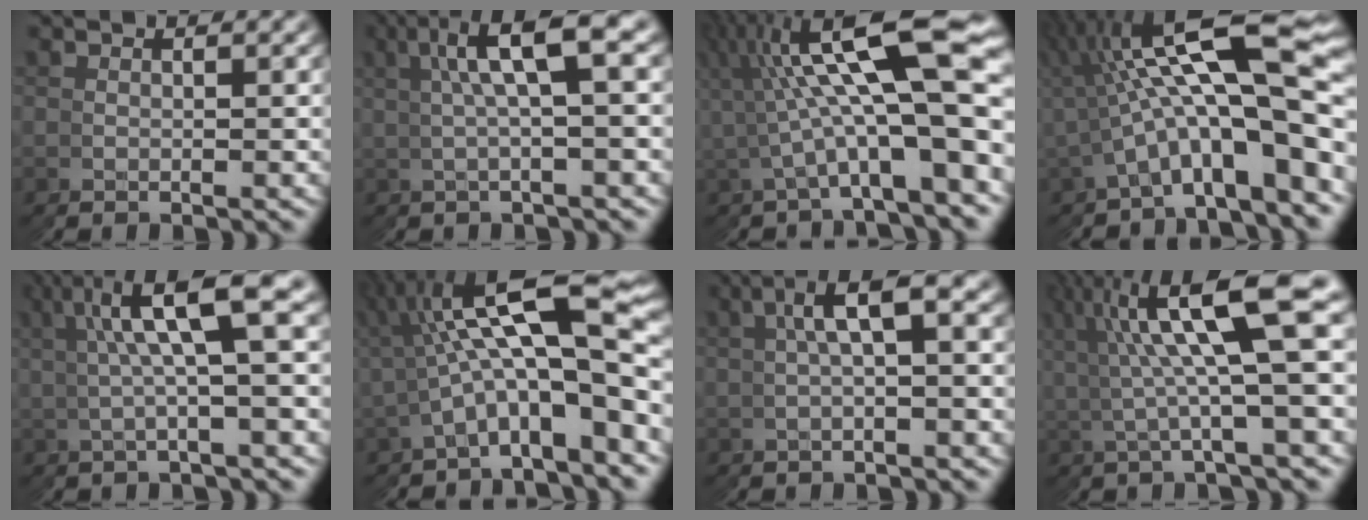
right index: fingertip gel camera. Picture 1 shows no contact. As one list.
[{"total": 5.8, "force": [2.4, 0.9, 5.2], "torque": [-0.068, 0.028, 0.031]}, {"total": 10.1, "force": [2.3, 3.4, 9.2], "torque": [-0.144, 0.020, 0.031]}, {"total": 10.4, "force": [1.0, 4.7, 9.2], "torque": [-0.156, 0.000, 0.022]}, {"total": 6.7, "force": [3.1, 1.5, 5.8], "torque": [-0.079, 0.033, 0.038]}, {"total": 9.3, "force": [0.9, 4.4, 8.2], "torque": [-0.139, 0.000, 0.017]}, {"total": 3.4, "force": [1.0, 0.6, 3.2], "torque": [-0.041, 0.021, 0.012]}, {"total": 7.9, "force": [3.0, 2.5, 6.9], "torque": [-0.102, 0.022, 0.043]}]